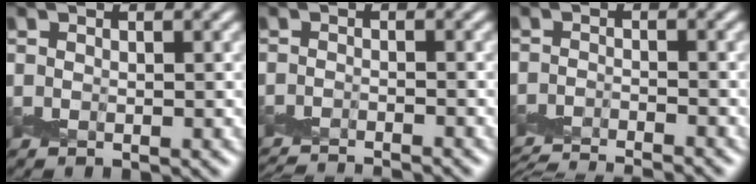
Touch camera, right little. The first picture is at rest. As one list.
[{"total": 4.2, "force": [-4.1, -0.3, 0.8], "torque": [-0.014, -0.016, -0.075]}, {"total": 6.4, "force": [-6.3, 0.4, 1.3], "torque": [-0.020, -0.018, -0.096]}]